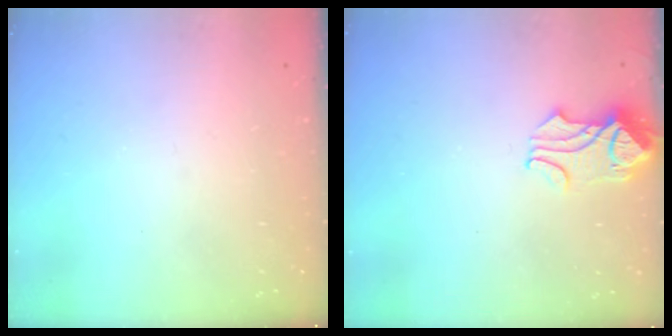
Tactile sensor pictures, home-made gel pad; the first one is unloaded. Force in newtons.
{"total": 0.9, "press": 0.2, "slide": 0.9}